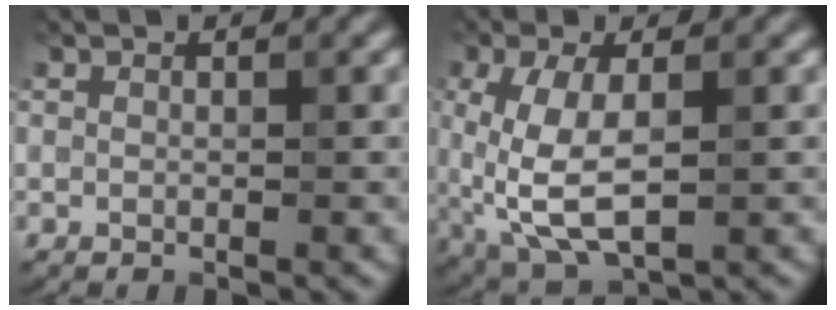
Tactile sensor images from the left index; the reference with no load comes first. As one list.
[{"total": 7.1, "force": [-0.8, 3.4, 6.2], "torque": [-0.151, -0.011, -0.010]}]